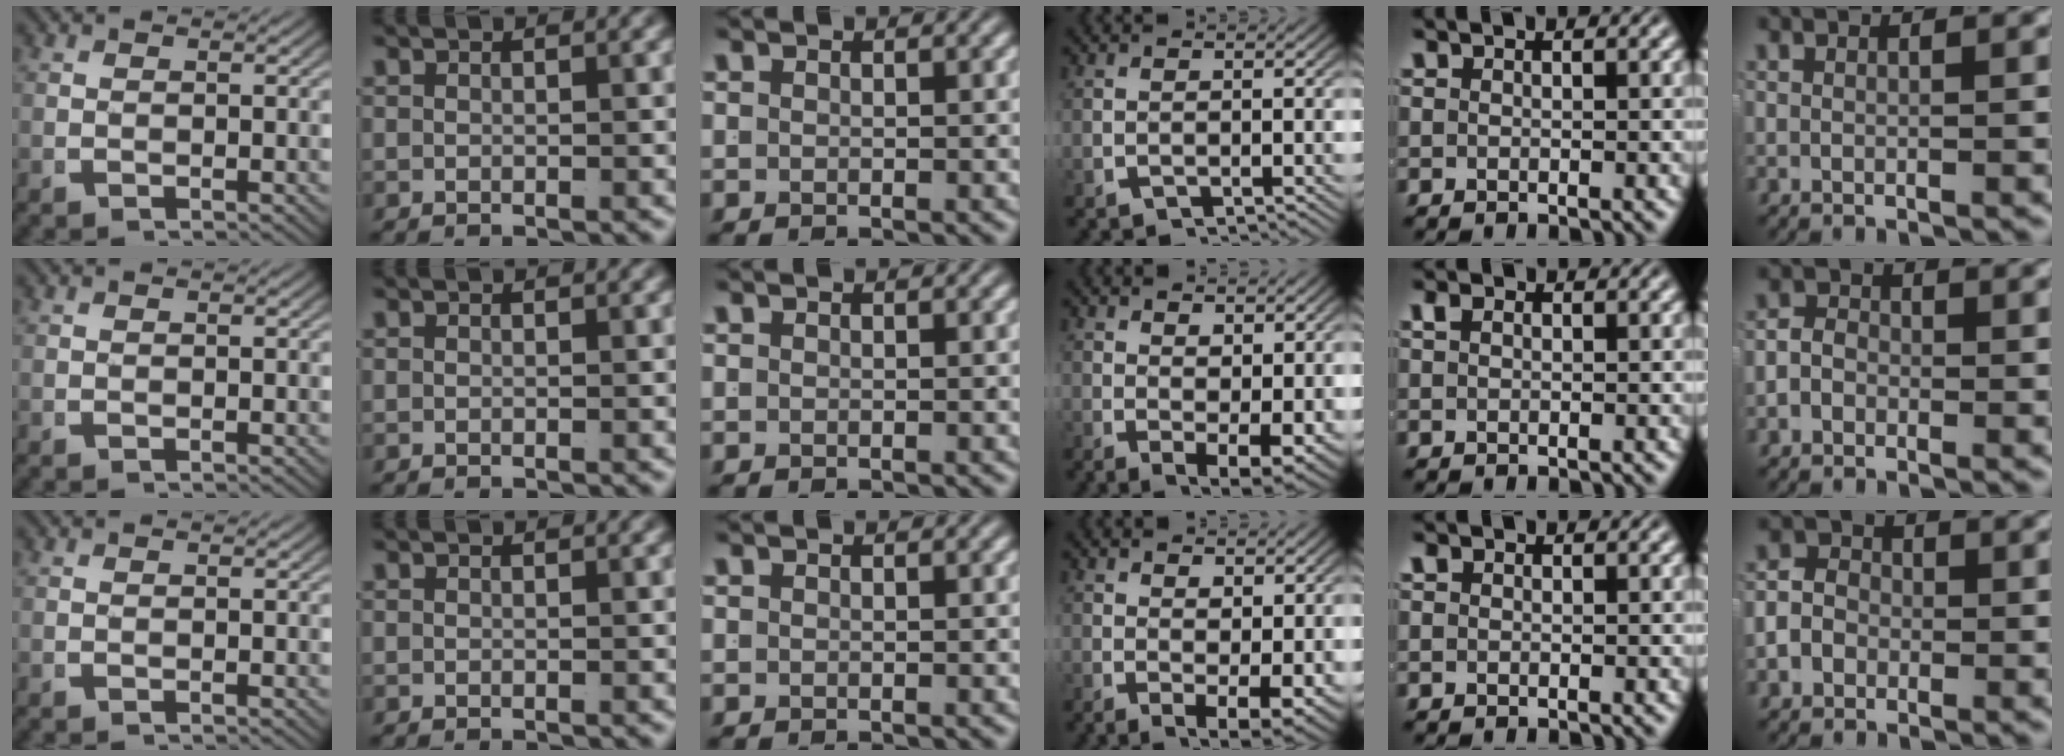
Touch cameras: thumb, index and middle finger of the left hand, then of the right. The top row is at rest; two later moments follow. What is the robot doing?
{"motion": "lift_and_place", "object": "shirt"}